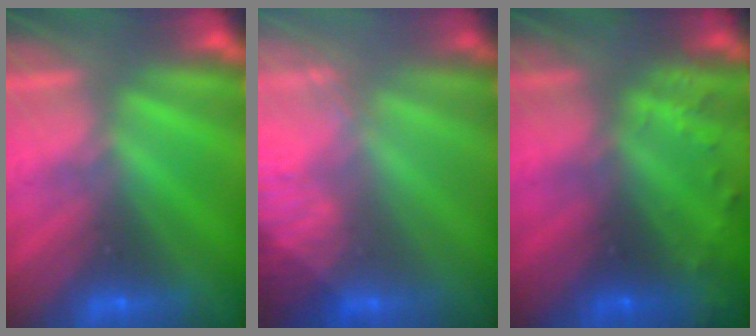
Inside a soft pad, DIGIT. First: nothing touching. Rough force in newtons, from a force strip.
{"total": 2.9}
{"total": 7.6}